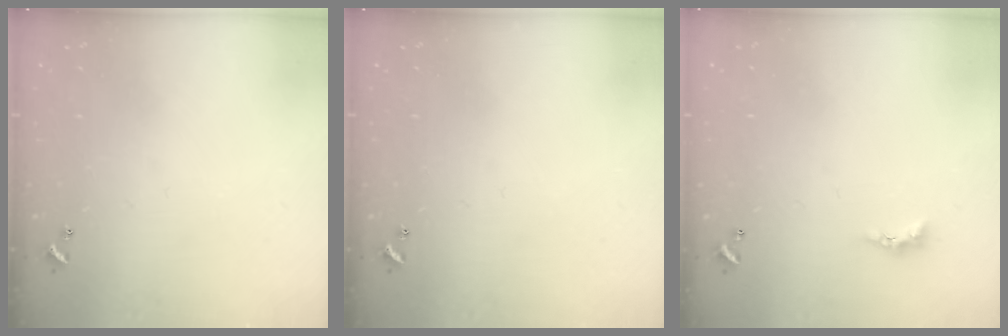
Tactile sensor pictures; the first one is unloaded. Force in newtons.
{"total": 0.0}
{"total": 2.7, "press": 2.6, "slide": 0.6}